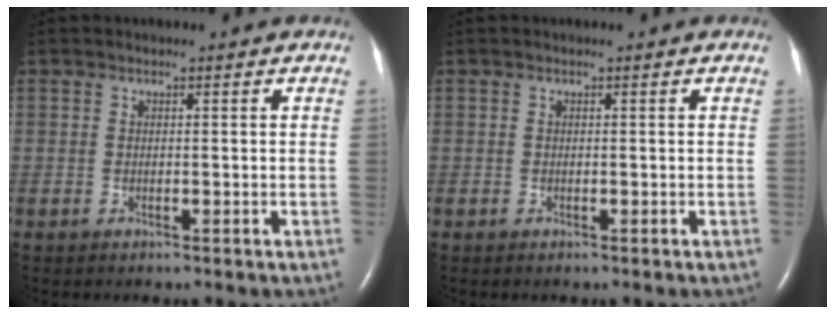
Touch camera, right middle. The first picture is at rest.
{"total": 0.0}